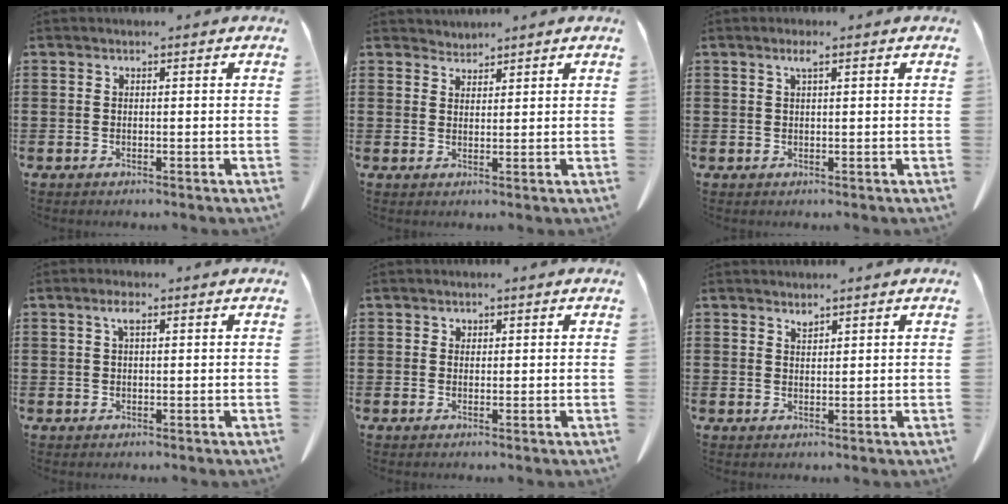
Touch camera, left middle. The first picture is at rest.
{"total": 1.9, "force": [1.9, 0.2, -0.3], "torque": [0.000, -0.001, 0.036]}
{"total": 1.7, "force": [0.8, 0.3, 1.5], "torque": [-0.032, 0.002, 0.014]}
{"total": 2.3, "force": [0.9, 0.9, 1.9], "torque": [-0.042, 0.007, 0.014]}
{"total": 0.7, "force": [0.4, 0.6, 0.0], "torque": [-0.003, 0.002, 0.009]}
{"total": 1.3, "force": [1.2, 0.3, 0.2], "torque": [-0.006, -0.001, 0.024]}